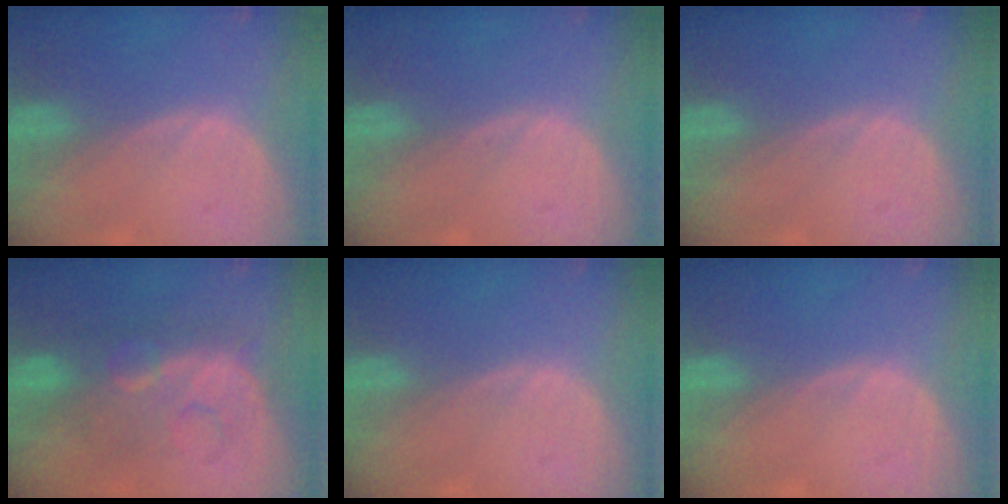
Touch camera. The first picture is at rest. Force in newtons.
{"total": 0.0}
{"total": 0.0}
{"total": 8.0, "press": 7.9, "slide": 1.5}
{"total": 0.0}
{"total": 0.0}